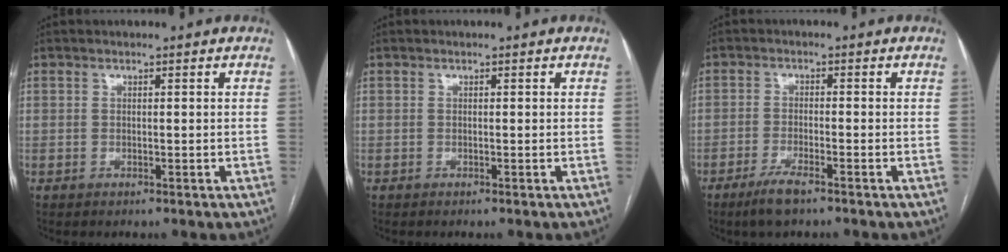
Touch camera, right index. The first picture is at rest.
{"total": 0.0}
{"total": 4.3, "force": [-3.1, 0.5, 2.9], "torque": [-0.067, -0.008, -0.058]}